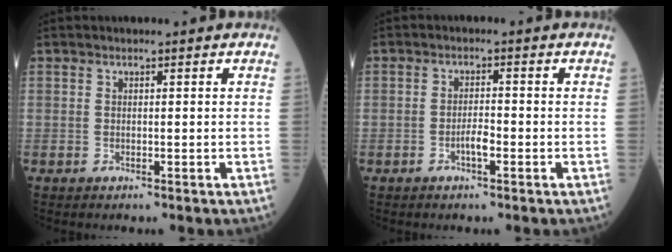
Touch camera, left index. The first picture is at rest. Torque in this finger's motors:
{"motor_torque": [0.42, 0.35, 0.03, 0.01]}